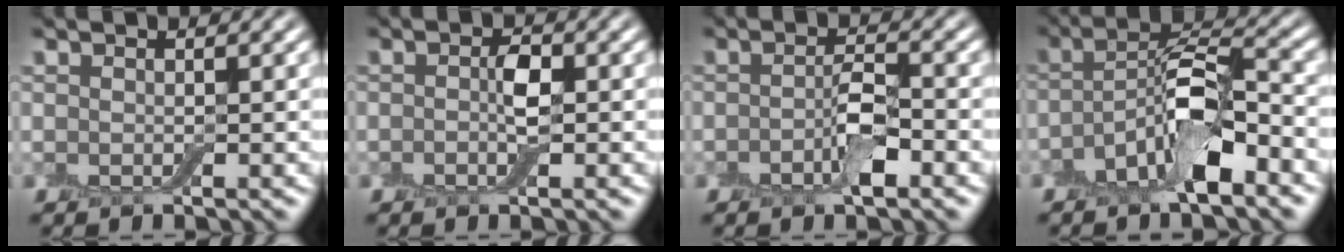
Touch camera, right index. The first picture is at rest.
{"total": 1.8, "force": [-0.2, 0.6, 1.7], "torque": [-0.030, 0.003, -0.005]}
{"total": 2.9, "force": [-1.1, 1.0, 2.5], "torque": [-0.045, 0.002, -0.023]}
{"total": 7.4, "force": [-3.4, 2.4, 6.1], "torque": [-0.106, 0.008, -0.073]}